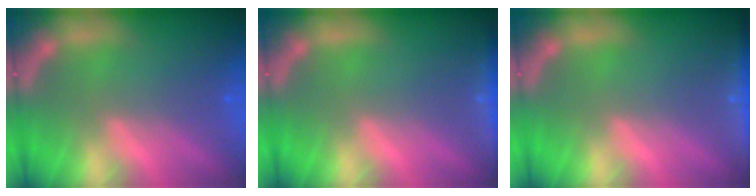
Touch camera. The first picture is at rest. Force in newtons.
{"total": 3.0}
{"total": 4.0}